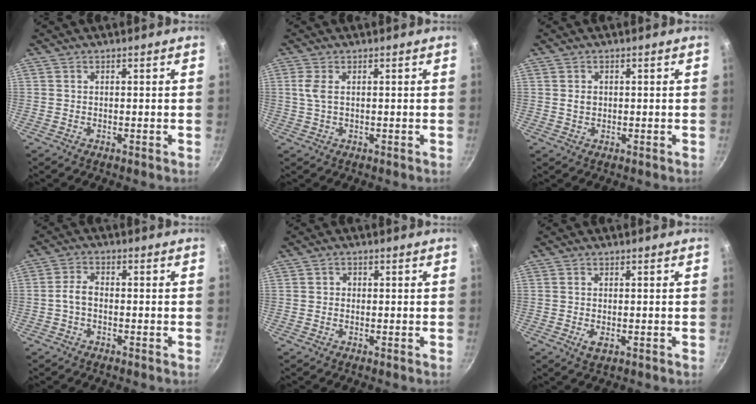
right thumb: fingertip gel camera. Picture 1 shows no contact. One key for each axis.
{"total": 2.8, "fx": 0.5, "fy": 1.2, "fz": 2.4, "tx": -0.055, "ty": 0.002, "tz": 0.012}
{"total": 1.9, "fx": 0.2, "fy": 1.5, "fz": 1.1, "tx": -0.013, "ty": 0.000, "tz": 0.003}
{"total": 3.3, "fx": -1.0, "fy": 2.2, "fz": 2.3, "tx": -0.043, "ty": 0.022, "tz": -0.025}
{"total": 1.1, "fx": -0.1, "fy": 1.0, "fz": 0.4, "tx": -0.002, "ty": 0.001, "tz": -0.004}
{"total": 2.5, "fx": -0.7, "fy": 1.4, "fz": 2.0, "tx": -0.040, "ty": -0.007, "tz": -0.009}